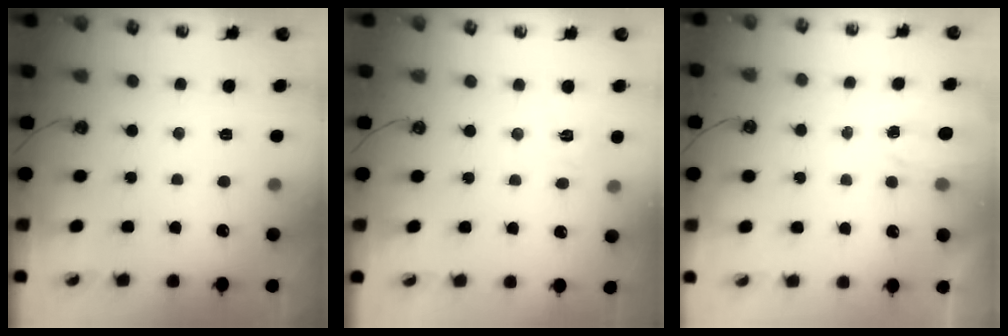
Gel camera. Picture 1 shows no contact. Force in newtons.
{"total": 5.9, "press": 5.9, "slide": 0.7}
{"total": 1.7, "press": 1.6, "slide": 0.2}